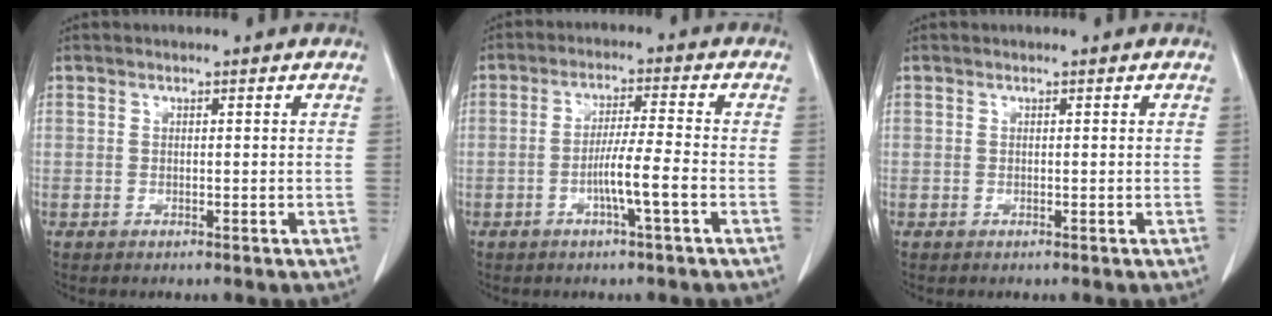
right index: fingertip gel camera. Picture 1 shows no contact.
{"total": 6.0, "force": [-2.1, -0.5, 5.6], "torque": [-0.105, -0.001, -0.039]}
{"total": 0.0}